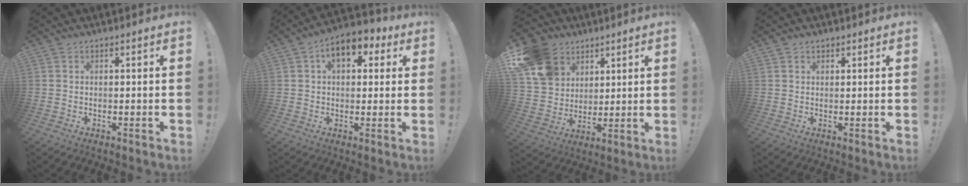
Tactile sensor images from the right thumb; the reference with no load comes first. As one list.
[{"total": 9.0, "force": [3.9, 5.2, 6.2], "torque": [-0.081, -0.011, 0.066]}, {"total": 16.0, "force": [7.3, 12.7, 6.3], "torque": [-0.111, -0.029, 0.153]}, {"total": 1.0, "force": [0.9, 0.6, 0.1], "torque": [0.006, -0.004, 0.016]}]